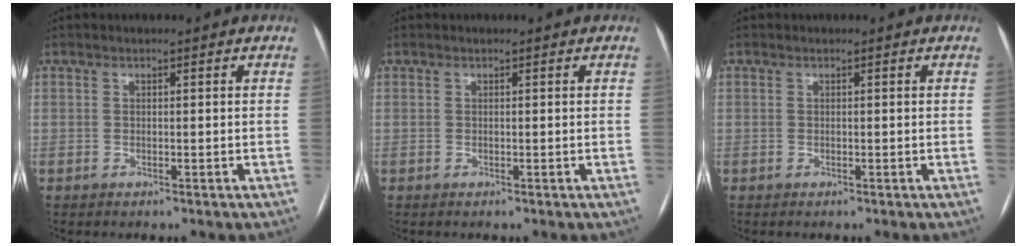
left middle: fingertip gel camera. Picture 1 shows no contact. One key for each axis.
{"total": 0.0}
{"total": 0.0}